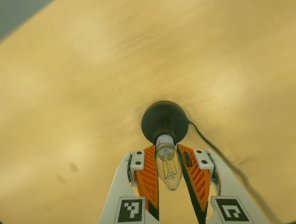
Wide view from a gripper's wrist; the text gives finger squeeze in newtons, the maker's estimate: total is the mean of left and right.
{"total": 13.1, "left": 14.1, "right": 12.0}